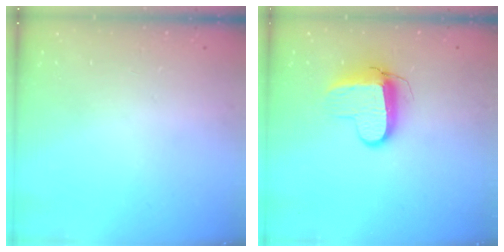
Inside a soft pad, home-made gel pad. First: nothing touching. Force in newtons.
{"total": 8.9, "press": 8.8, "slide": 1.0}